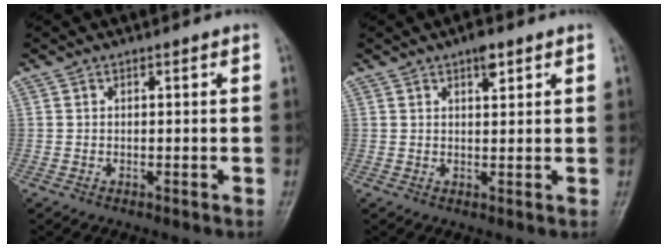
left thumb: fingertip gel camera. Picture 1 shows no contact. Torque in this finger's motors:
{"motor_torque": [0.57, 0.03, 0.46, -0.23, 0.04]}